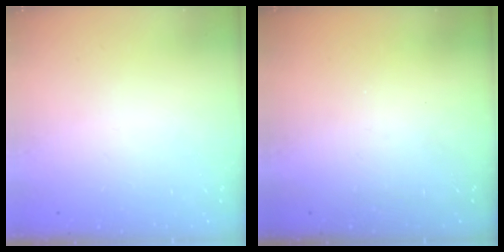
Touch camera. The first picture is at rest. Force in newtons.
{"total": 0.0}